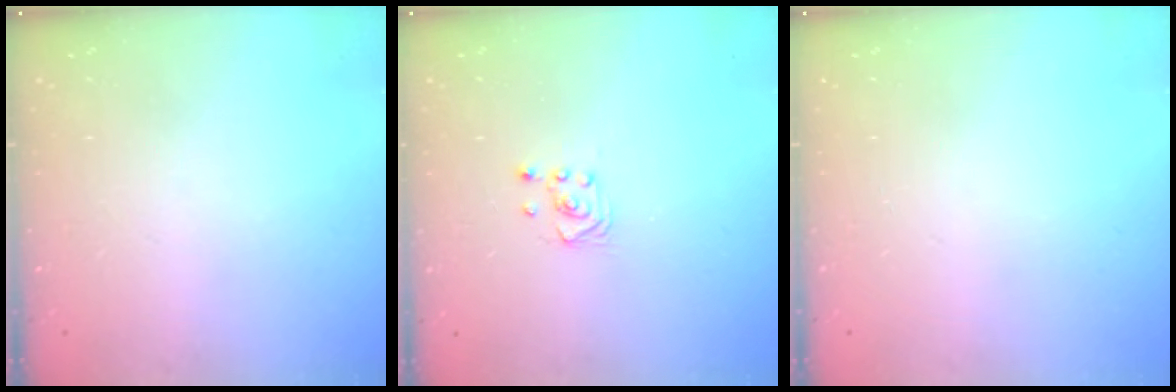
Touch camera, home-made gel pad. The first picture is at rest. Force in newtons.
{"total": 3.1, "press": 2.8, "slide": 1.3}
{"total": 0.0}